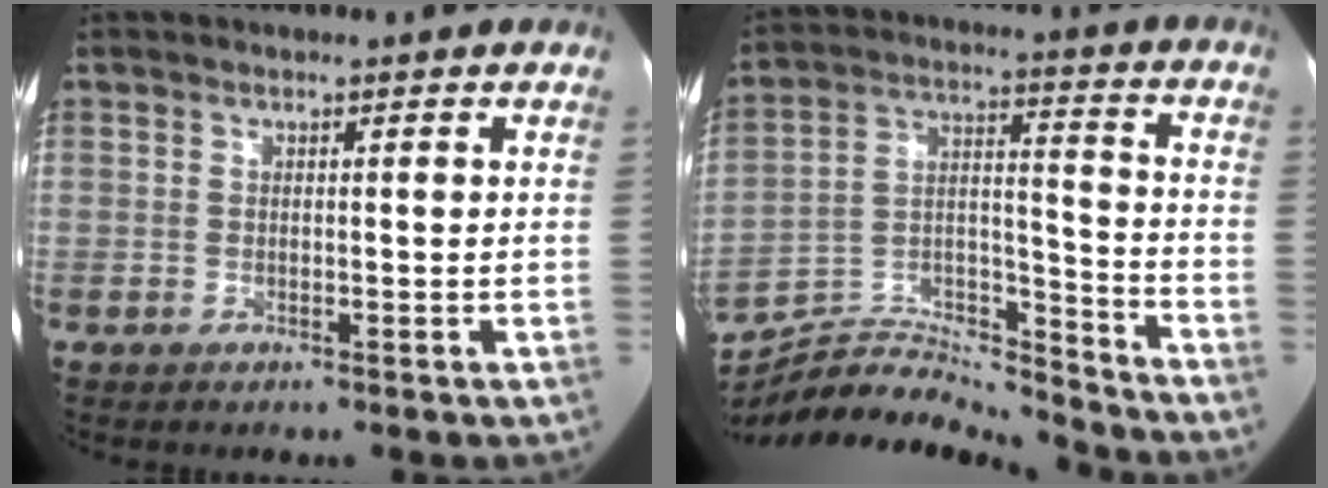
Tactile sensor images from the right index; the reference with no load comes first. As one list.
[{"total": 17.6, "force": [-17.4, 1.1, 2.4], "torque": [-0.039, 0.041, -0.286]}]